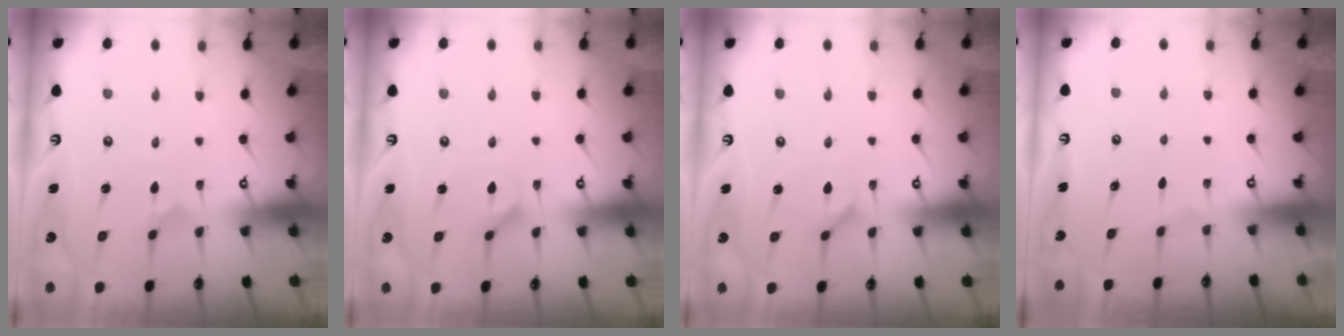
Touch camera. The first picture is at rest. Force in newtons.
{"total": 2.7, "press": 2.6, "slide": 0.4}
{"total": 1.8, "press": 1.8, "slide": 0.3}
{"total": 0.0}